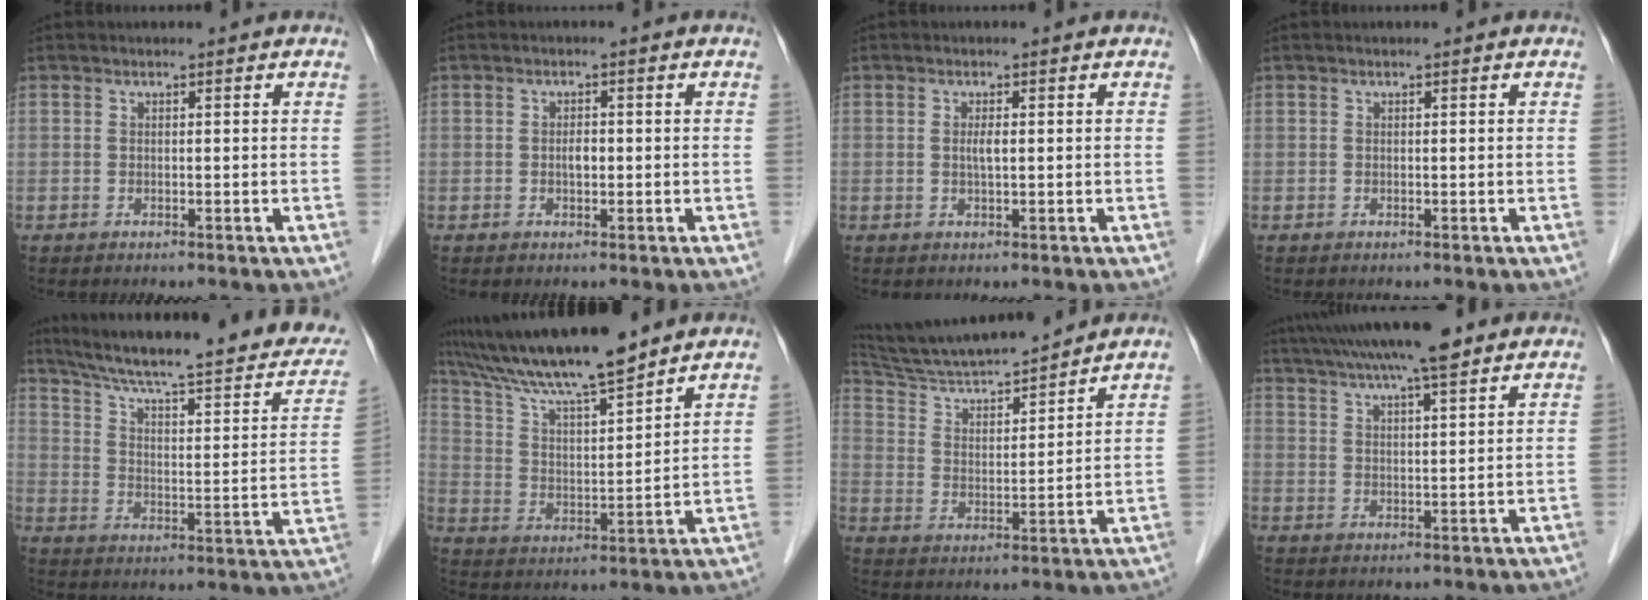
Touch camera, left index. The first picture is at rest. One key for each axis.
{"total": 1.5, "fx": -0.3, "fy": 0.7, "fz": 1.3, "tx": -0.023, "ty": 0.000, "tz": -0.006}
{"total": 1.4, "fx": 0.0, "fy": 0.1, "fz": 1.4, "tx": -0.028, "ty": -0.003, "tz": 0.000}
{"total": 0.0}
{"total": 28.4, "fx": 23.7, "fy": 4.0, "fz": 15.3, "tx": -0.231, "ty": -0.028, "tz": 0.312}
{"total": 14.5, "fx": 12.6, "fy": 0.3, "fz": 7.1, "tx": -0.134, "ty": 0.007, "tz": 0.226}
{"total": 14.9, "fx": 13.8, "fy": 0.2, "fz": 5.6, "tx": -0.106, "ty": 0.002, "tz": 0.238}
{"total": 13.5, "fx": 11.1, "fy": 1.1, "fz": 7.7, "tx": -0.135, "ty": 0.031, "tz": 0.171}